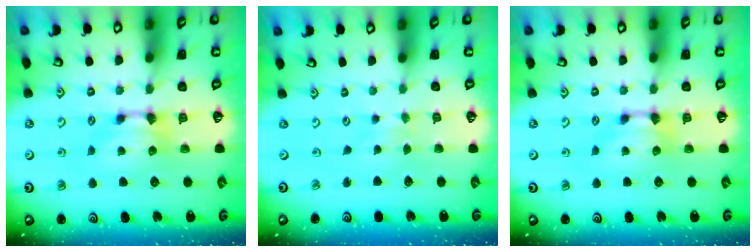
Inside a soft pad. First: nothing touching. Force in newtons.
{"total": 2.6, "press": 2.6, "slide": 0.0}
{"total": 0.0}